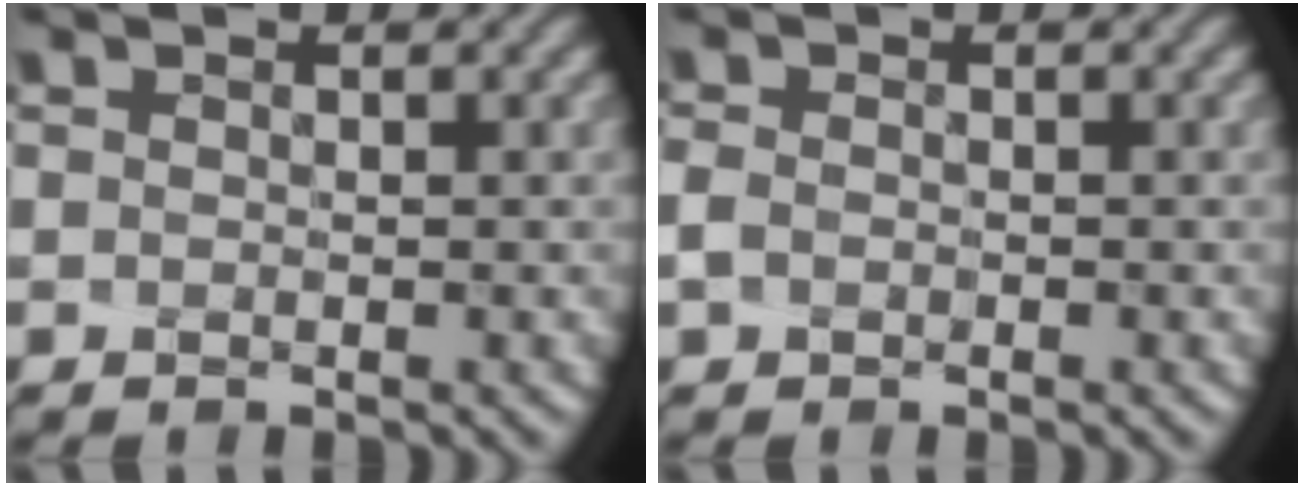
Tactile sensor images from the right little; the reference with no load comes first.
{"total": 1.0, "force": [-0.9, 0.2, -0.4], "torque": [-0.002, -0.003, -0.016]}